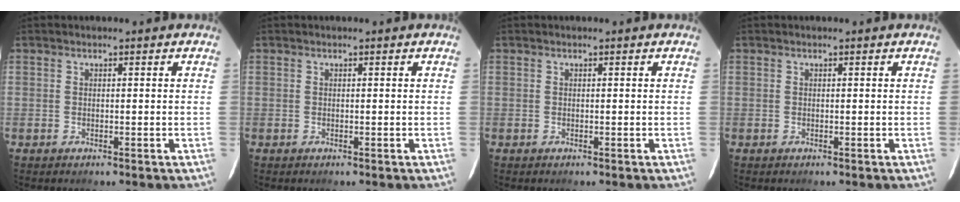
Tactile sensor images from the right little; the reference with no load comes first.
{"total": 0.0}
{"total": 0.0}
{"total": 0.0}